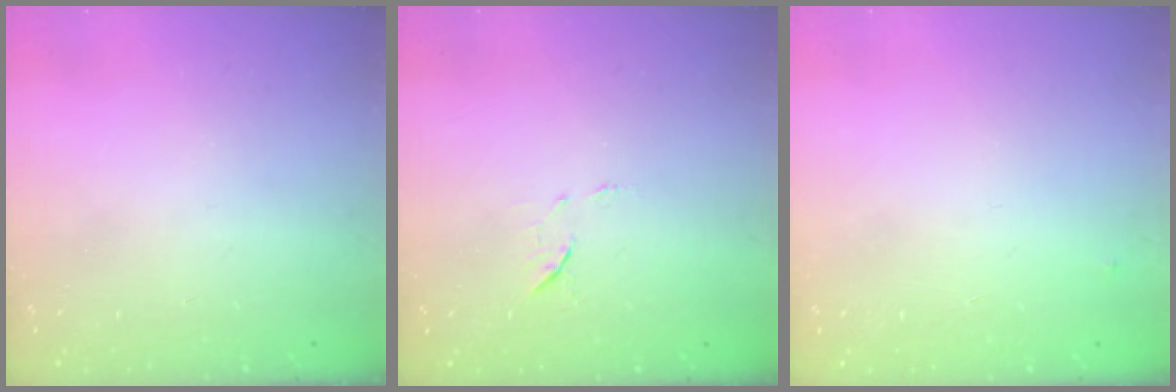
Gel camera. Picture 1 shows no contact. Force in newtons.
{"total": 6.7, "press": 6.6, "slide": 1.1}
{"total": 2.5, "press": 2.5, "slide": 0.4}